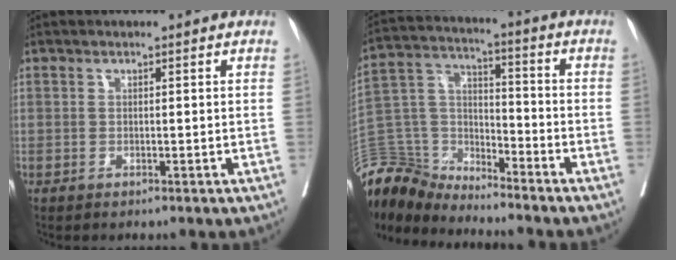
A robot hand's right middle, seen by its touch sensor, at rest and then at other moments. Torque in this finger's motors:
{"motor_torque": [1.04, -1.10, 0.42, 0.04]}